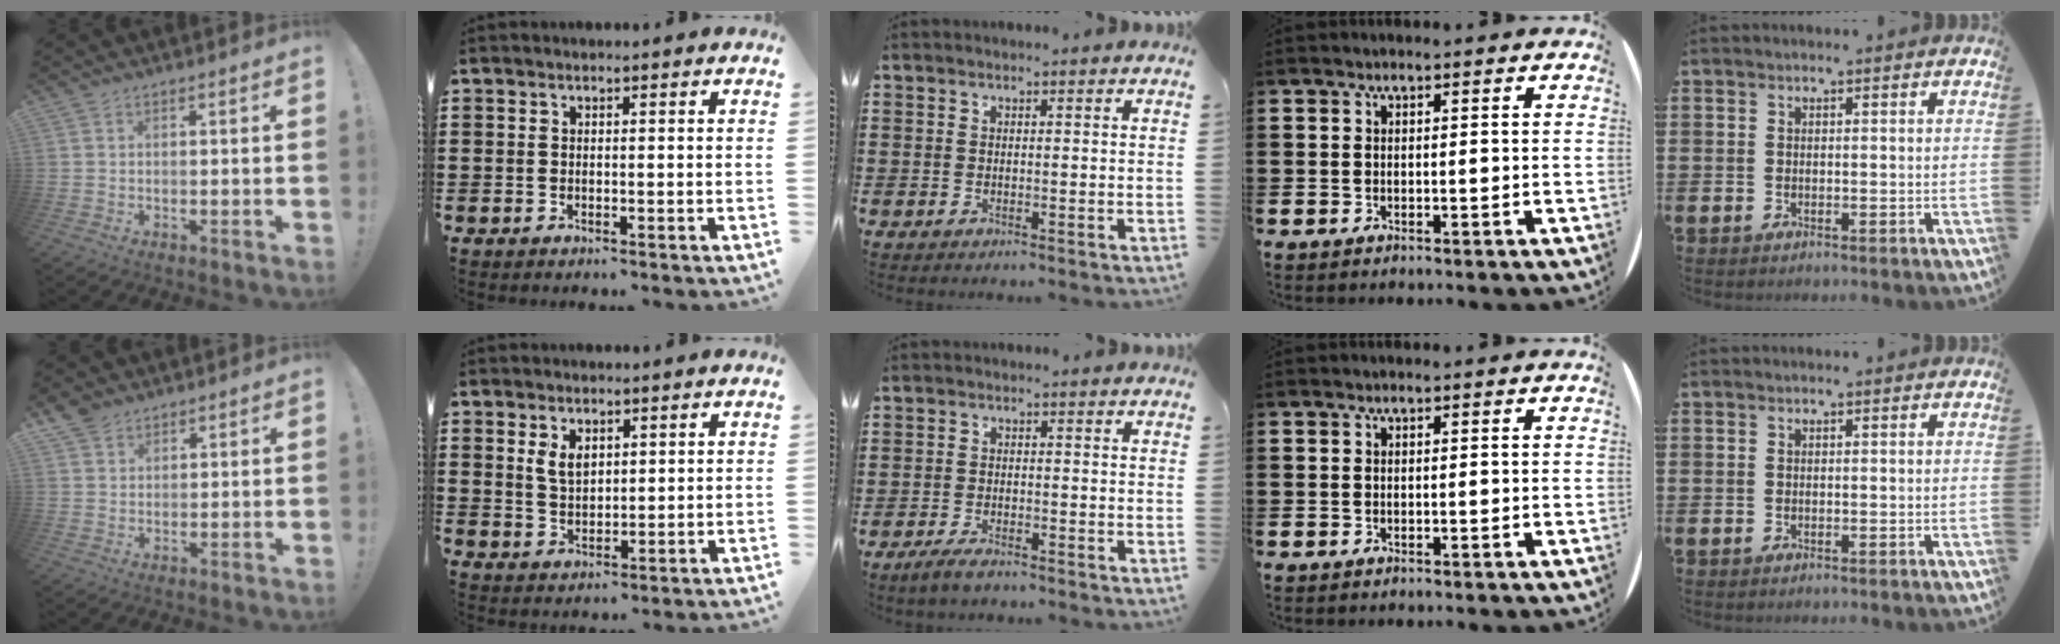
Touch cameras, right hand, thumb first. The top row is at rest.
{"thumb": {"total": 4.1, "force": [3.2, 2.4, 1.1], "torque": [-0.017, -0.016, 0.059]}, "index": {"total": 3.4, "force": [1.6, 2.0, 2.1], "torque": [-0.048, 0.006, 0.029]}, "middle": {"total": 2.4, "force": [-1.8, 0.6, 1.5], "torque": [-0.033, 0.001, -0.035]}}